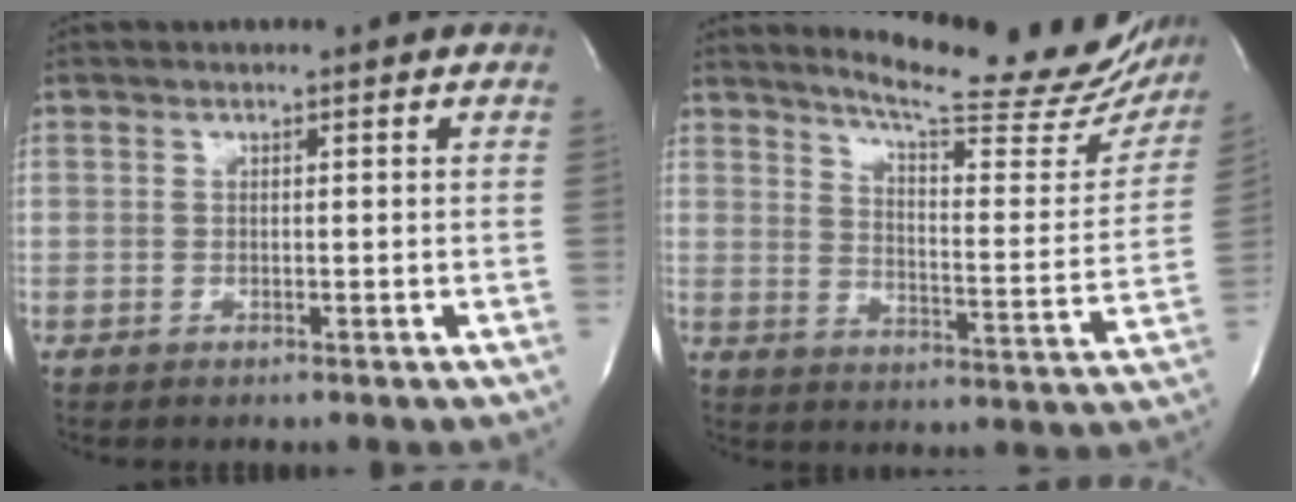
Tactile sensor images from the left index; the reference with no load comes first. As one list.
[{"total": 21.9, "force": [19.9, 3.1, 8.7], "torque": [-0.119, -0.073, 0.246]}]